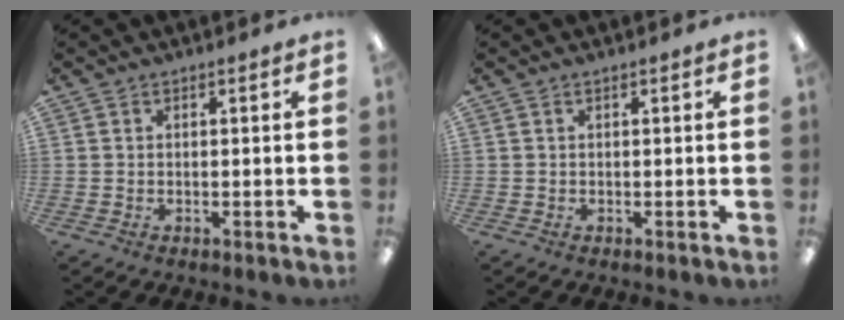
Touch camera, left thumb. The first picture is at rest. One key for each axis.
{"total": 0.0}